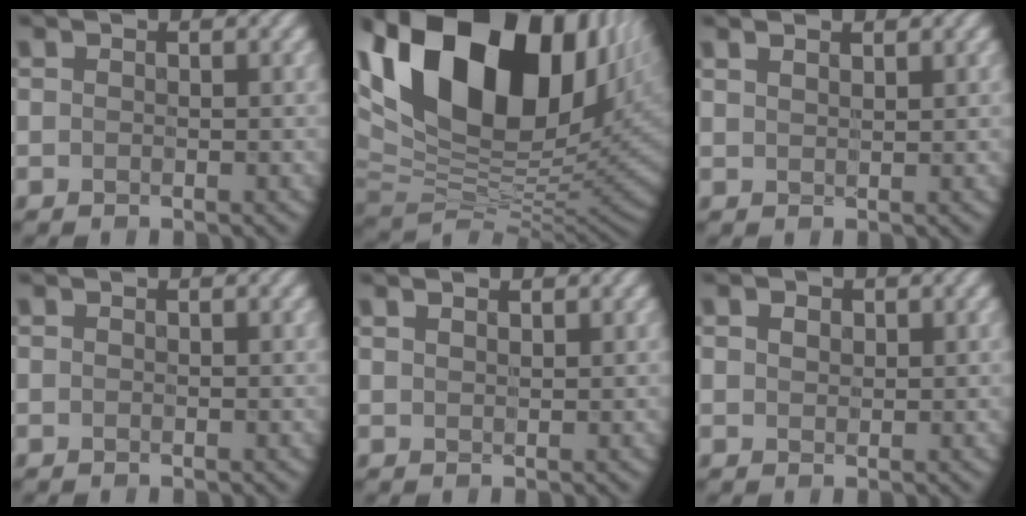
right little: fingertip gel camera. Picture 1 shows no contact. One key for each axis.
{"total": 20.0, "fx": 7.4, "fy": 12.0, "fz": 14.3, "tx": -0.299, "ty": 0.028, "tz": 0.136}
{"total": 2.1, "fx": 1.5, "fy": 0.8, "fz": 1.2, "tx": -0.015, "ty": 0.017, "tz": 0.009}
{"total": 0.0}
{"total": 1.8, "fx": 1.3, "fy": 0.7, "fz": 1.0, "tx": -0.011, "ty": 0.016, "tz": 0.006}
{"total": 1.1, "fx": 0.3, "fy": 0.9, "fz": 0.5, "tx": -0.014, "ty": 0.001, "tz": 0.010}